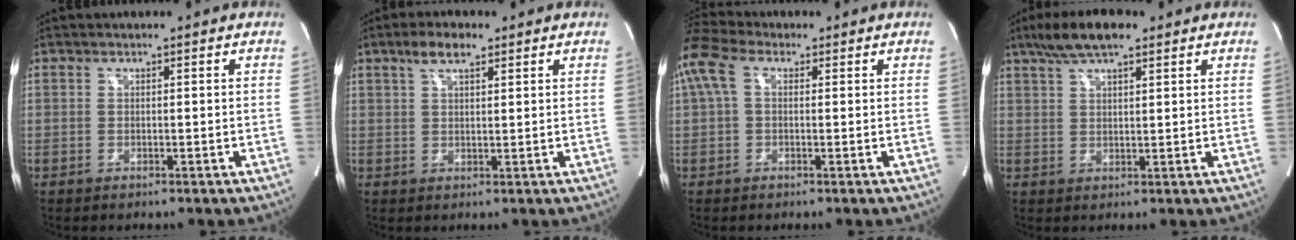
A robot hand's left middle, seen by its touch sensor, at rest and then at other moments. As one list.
[{"total": 4.3, "force": [2.8, 1.4, 3.0], "torque": [-0.062, 0.013, 0.052]}, {"total": 10.5, "force": [3.7, 6.2, 7.5], "torque": [-0.200, 0.048, 0.064]}, {"total": 7.6, "force": [5.3, 1.9, 5.1], "torque": [-0.104, 0.020, 0.095]}]